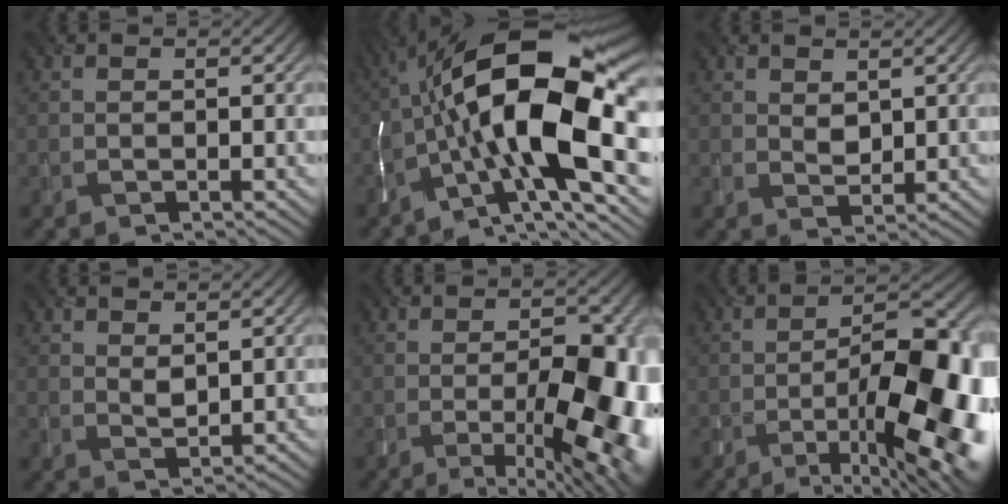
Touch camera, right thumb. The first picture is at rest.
{"total": 20.0, "force": [-1.7, 7.0, 18.7], "torque": [-0.333, 0.028, -0.049]}
{"total": 1.8, "force": [1.2, 1.1, 0.7], "torque": [-0.018, -0.005, 0.027]}
{"total": 1.7, "force": [1.3, 0.7, 0.8], "torque": [-0.021, -0.004, 0.029]}
{"total": 13.1, "force": [-3.7, 4.7, 11.6], "torque": [-0.141, -0.007, -0.045]}
{"total": 17.2, "force": [-6.5, 6.0, 14.7], "torque": [-0.198, 0.004, -0.089]}